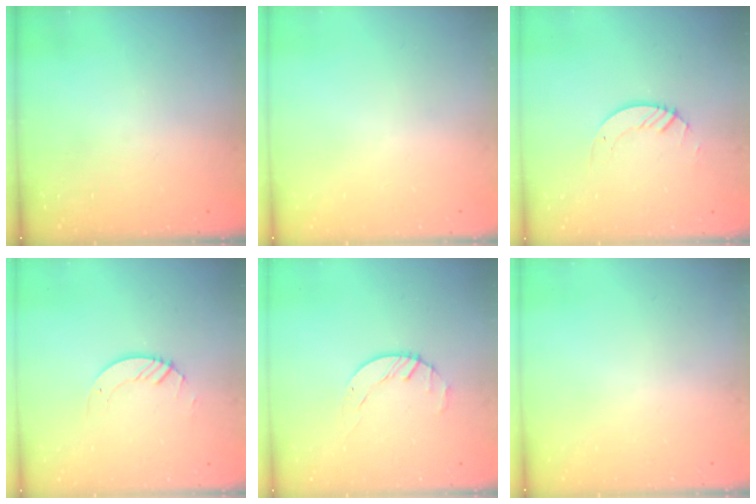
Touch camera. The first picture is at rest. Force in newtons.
{"total": 0.0}
{"total": 2.9, "press": 2.9, "slide": 0.3}
{"total": 2.9, "press": 2.9, "slide": 0.3}
{"total": 1.7, "press": 1.7, "slide": 0.3}
{"total": 0.0}